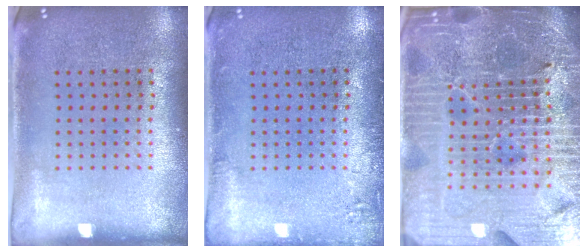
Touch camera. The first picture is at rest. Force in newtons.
{"total": 1.5, "press": 1.4, "slide": 0.3}
{"total": 7.2, "press": 6.2, "slide": 3.6}